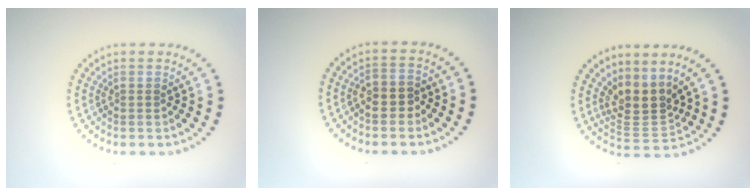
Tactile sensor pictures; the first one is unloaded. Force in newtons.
{"total": 1.8, "press": 1.7, "slide": 0.6}
{"total": 3.5, "press": 2.6, "slide": 2.3}